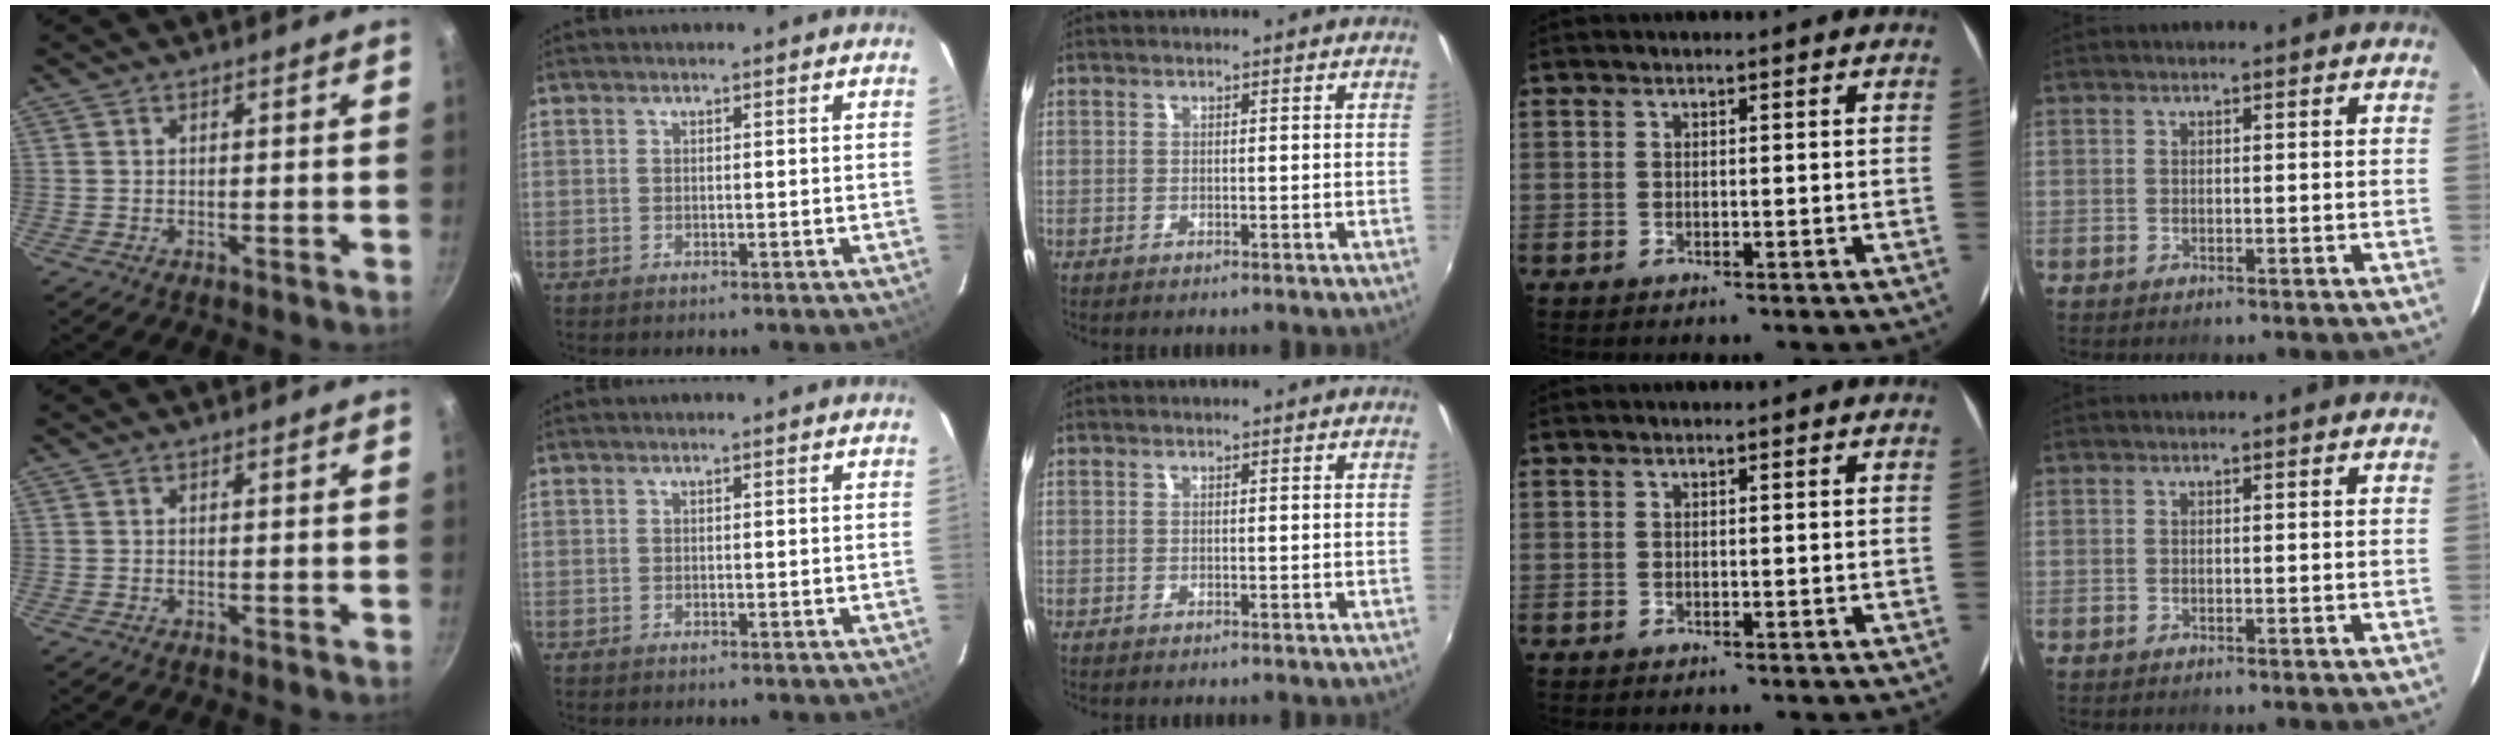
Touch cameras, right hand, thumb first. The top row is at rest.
{}